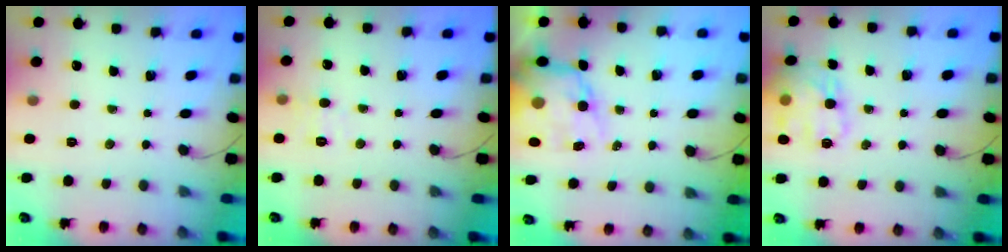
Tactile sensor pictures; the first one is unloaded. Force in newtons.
{"total": 5.9, "press": 5.7, "slide": 1.6}
{"total": 12.5, "press": 12.0, "slide": 3.5}
{"total": 16.2, "press": 16.2, "slide": 1.4}